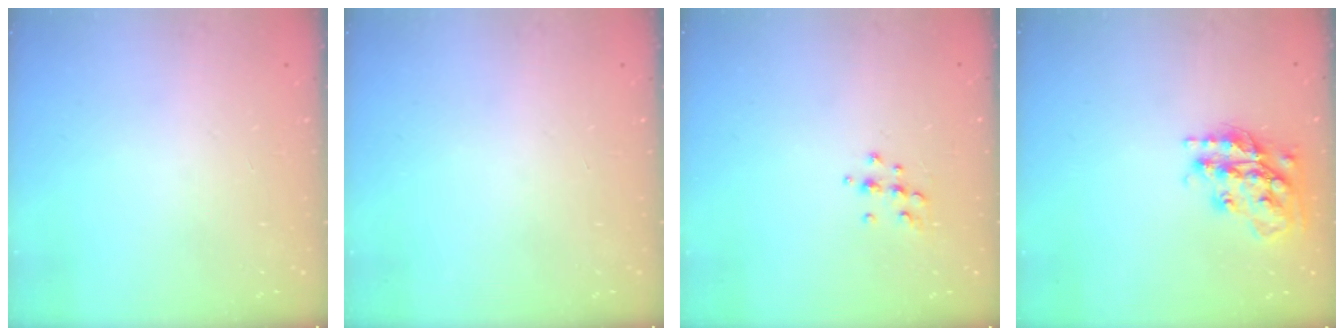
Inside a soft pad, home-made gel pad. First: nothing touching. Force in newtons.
{"total": 0.0}
{"total": 6.3, "press": 6.2, "slide": 0.9}
{"total": 18.7, "press": 18.6, "slide": 1.5}